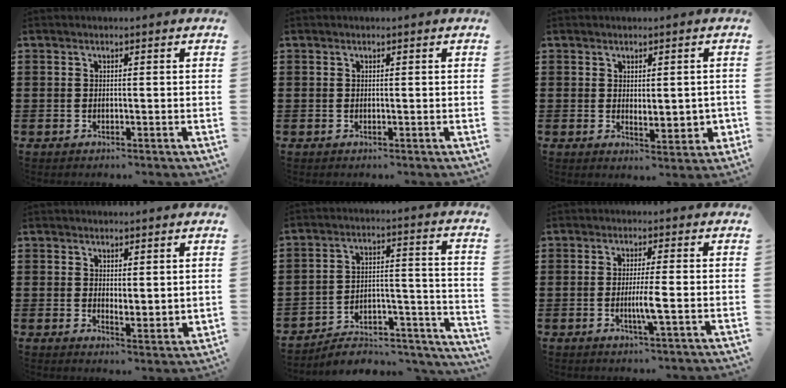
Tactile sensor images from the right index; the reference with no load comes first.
{"total": 0.0}
{"total": 2.8, "force": [1.0, 1.4, 2.2], "torque": [-0.035, 0.004, 0.018]}
{"total": 2.3, "force": [2.2, 0.8, 0.3], "torque": [-0.011, 0.003, 0.042]}
{"total": 5.3, "force": [-4.8, 1.5, 1.7], "torque": [-0.027, 0.002, -0.095]}
{"total": 3.8, "force": [-0.8, -0.4, 3.7], "torque": [-0.071, -0.014, -0.019]}